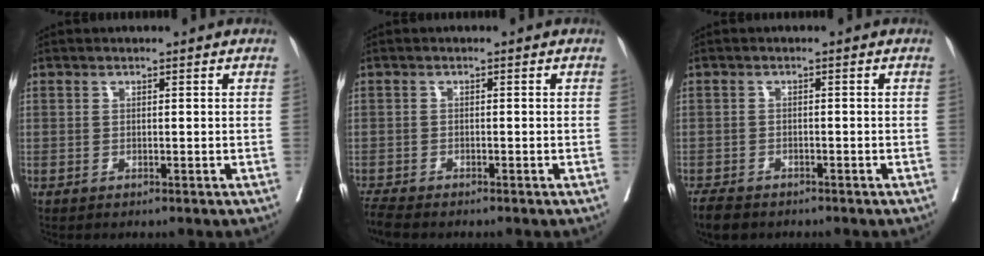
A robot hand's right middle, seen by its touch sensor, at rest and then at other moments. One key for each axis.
{"total": 3.1, "fx": -2.9, "fy": 0.2, "fz": 1.1, "tx": -0.022, "ty": -0.013, "tz": -0.053}
{"total": 4.2, "fx": -3.4, "fy": 1.7, "fz": 1.7, "tx": -0.029, "ty": -0.007, "tz": -0.053}